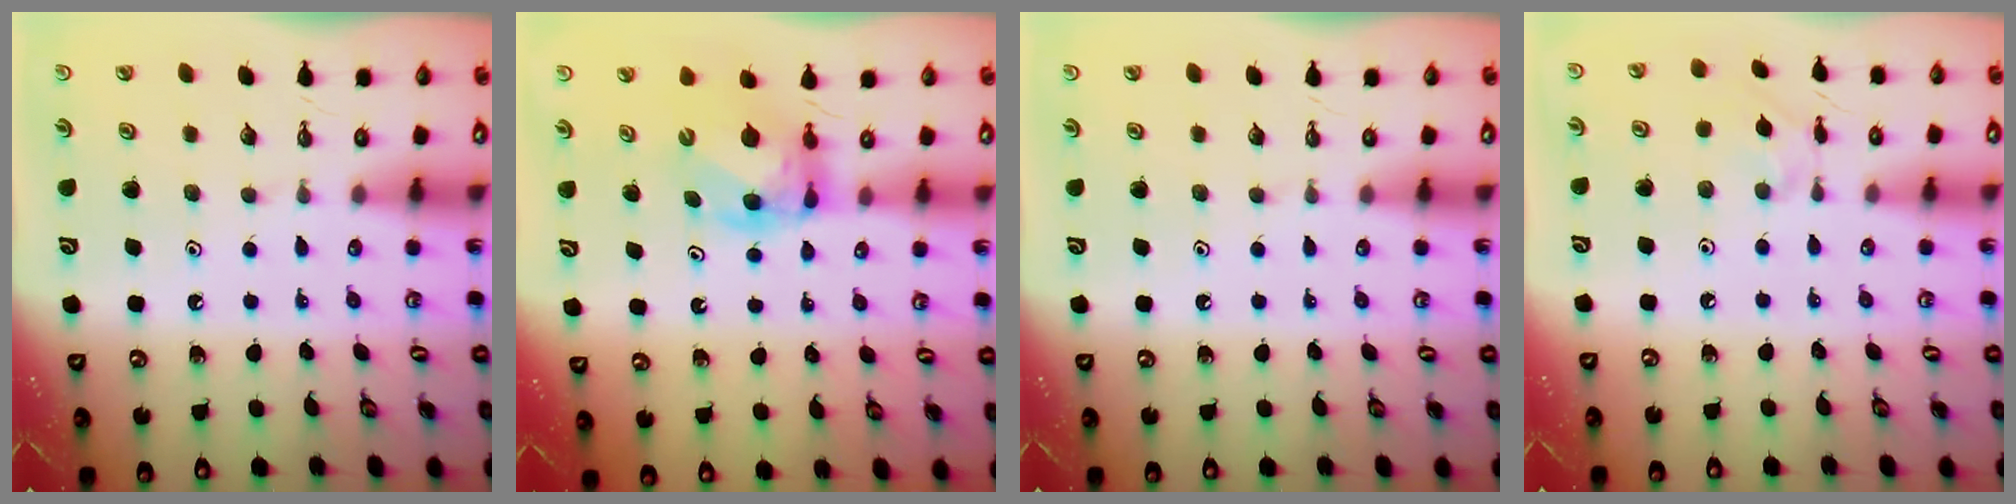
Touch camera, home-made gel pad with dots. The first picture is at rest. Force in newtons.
{"total": 6.2, "press": 6.2, "slide": 0.4}
{"total": 0.0}
{"total": 1.8, "press": 1.8, "slide": 0.1}